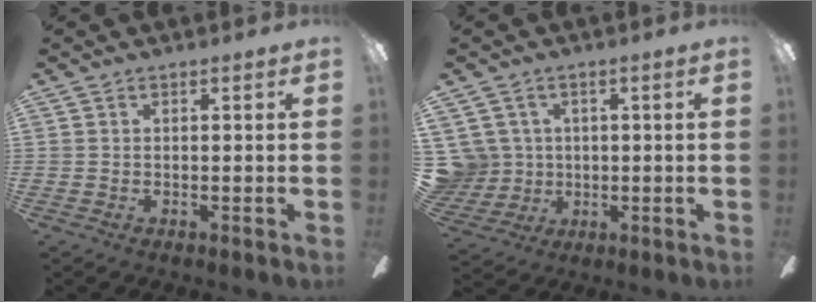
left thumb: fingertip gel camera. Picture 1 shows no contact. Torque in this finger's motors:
{"motor_torque": [-0.17, 0.07, -0.12, -0.38, -0.01]}